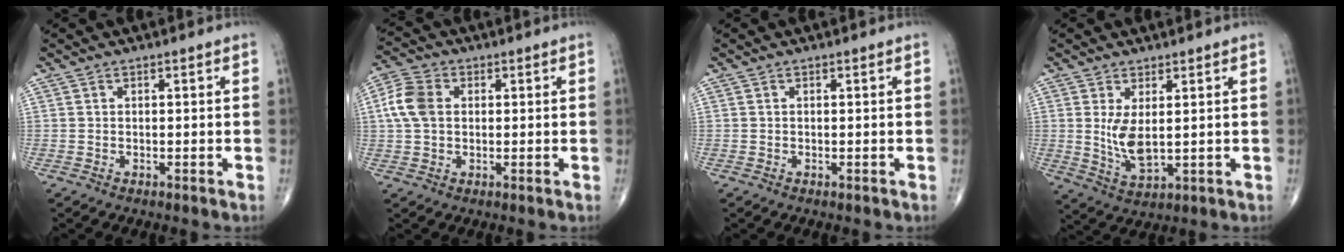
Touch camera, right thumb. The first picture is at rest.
{"total": 7.2, "force": [1.0, 5.2, 5.0], "torque": [-0.107, 0.015, 0.014]}
{"total": 0.0}
{"total": 6.0, "force": [1.0, 2.5, 5.4], "torque": [-0.102, -0.020, 0.030]}